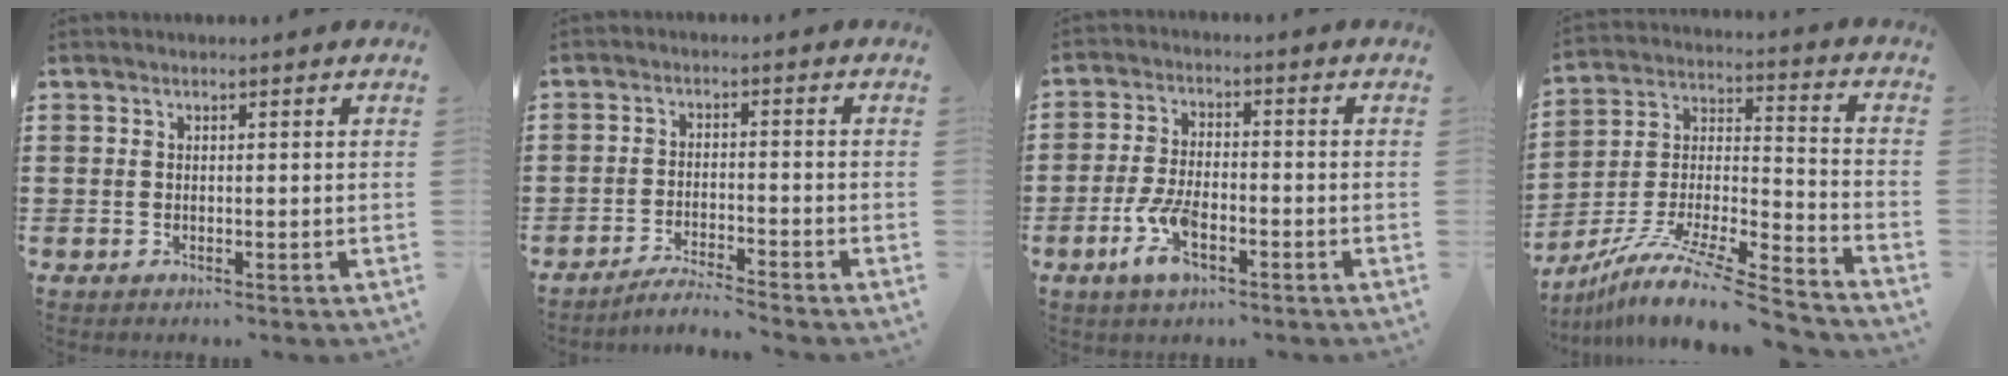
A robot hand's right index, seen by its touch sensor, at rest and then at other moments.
{"total": 3.3, "force": [-3.2, -0.2, 0.7], "torque": [-0.014, 0.001, -0.066]}
{"total": 7.0, "force": [-3.0, 2.9, 5.7], "torque": [-0.134, -0.009, -0.058]}
{"total": 11.7, "force": [-9.6, 1.1, 6.5], "torque": [-0.123, 0.010, -0.190]}